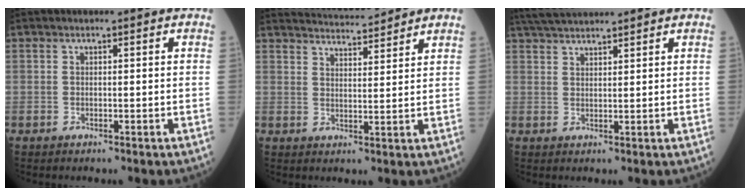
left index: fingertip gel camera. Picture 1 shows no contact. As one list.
[{"total": 9.1, "force": [8.9, 0.2, 2.1], "torque": [-0.038, 0.012, 0.131]}, {"total": 6.9, "force": [6.4, 0.2, 2.5], "torque": [-0.045, 0.037, 0.113]}]